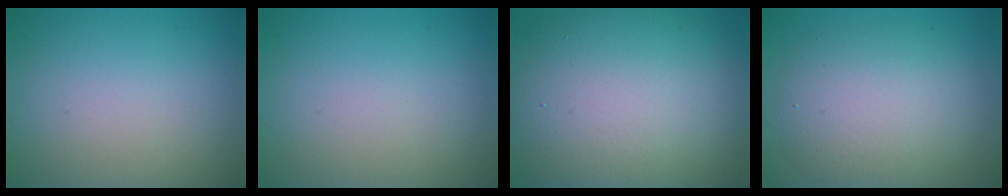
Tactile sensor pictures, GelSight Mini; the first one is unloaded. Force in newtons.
{"total": 0.0}
{"total": 14.1, "press": 14.0, "slide": 1.3}
{"total": 6.0, "press": 6.0, "slide": 0.5}